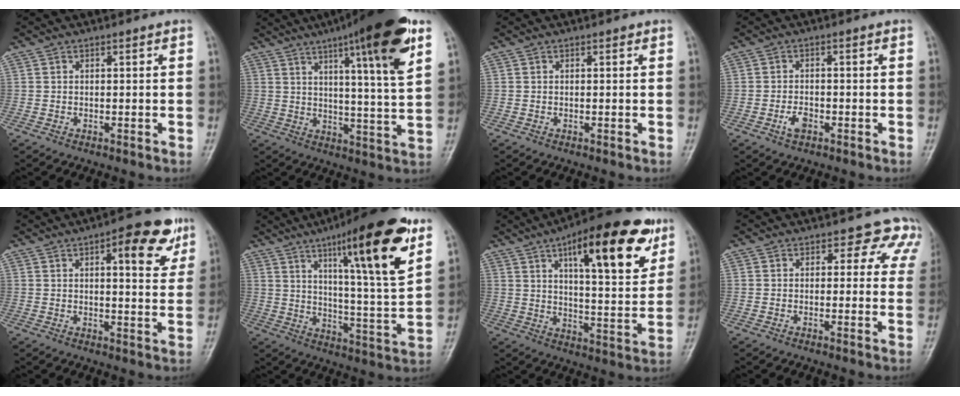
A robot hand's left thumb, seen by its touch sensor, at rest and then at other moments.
{"total": 18.5, "force": [9.7, 2.4, 15.6], "torque": [-0.213, -0.036, 0.138]}
{"total": 0.0}
{"total": 2.8, "force": [-1.4, 1.6, 1.9], "torque": [-0.036, 0.007, -0.026]}
{"total": 11.3, "force": [5.3, 4.0, 9.1], "torque": [-0.086, -0.014, 0.061]}
{"total": 20.9, "force": [11.0, 3.1, 17.5], "torque": [-0.239, -0.051, 0.167]}
{"total": 21.8, "force": [10.9, 7.2, 17.5], "torque": [-0.219, -0.033, 0.158]}
{"total": 6.6, "force": [4.7, 4.2, 1.9], "torque": [0.025, -0.016, 0.030]}